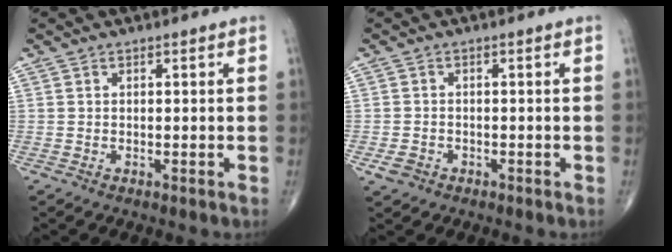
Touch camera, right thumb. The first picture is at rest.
{"total": 2.4, "force": [-1.1, 1.9, 0.9], "torque": [-0.018, 0.005, -0.017]}